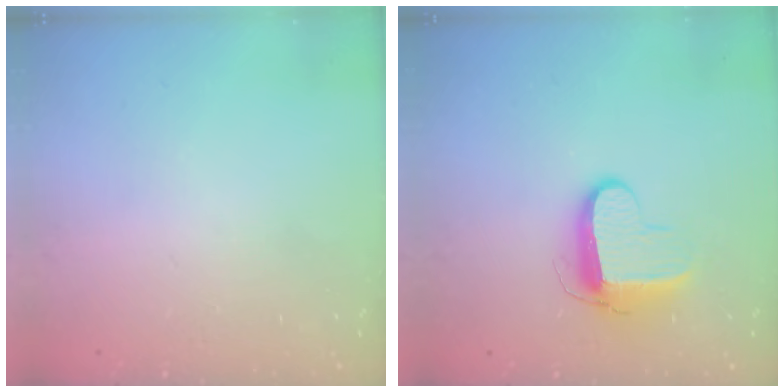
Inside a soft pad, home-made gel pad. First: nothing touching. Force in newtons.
{"total": 8.9, "press": 8.9, "slide": 0.9}